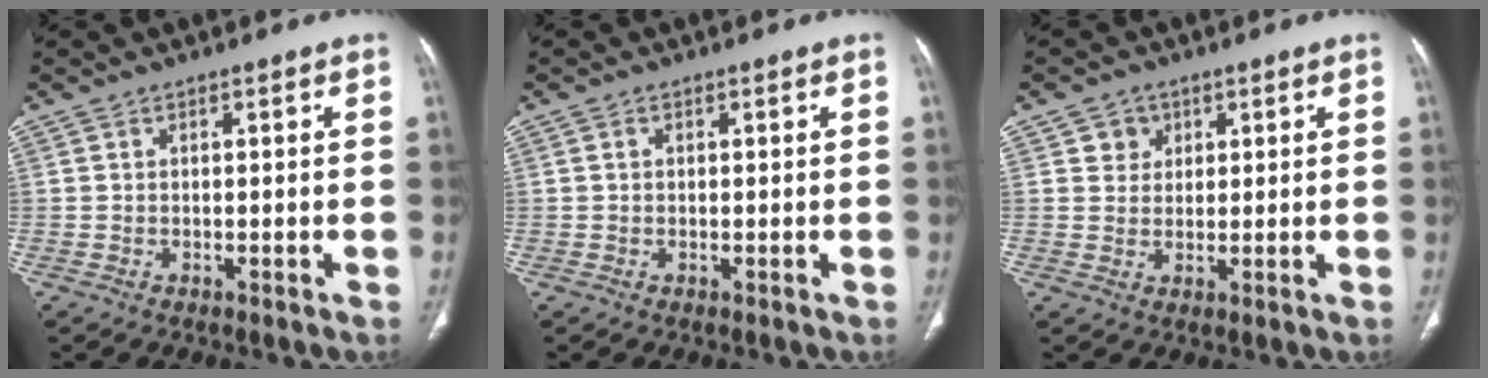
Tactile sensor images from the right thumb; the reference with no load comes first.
{"total": 0.6, "force": [0.1, 0.5, 0.4], "torque": [-0.006, 0.002, 0.002]}
{"total": 3.6, "force": [1.6, 3.1, 0.6], "torque": [0.009, -0.006, 0.024]}